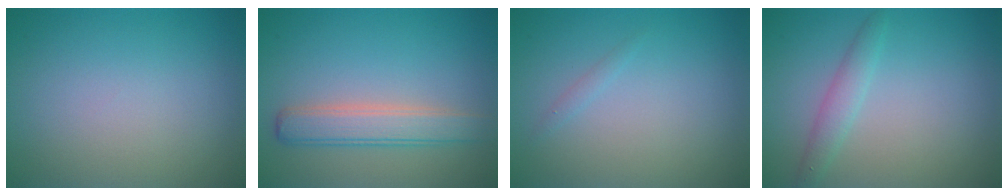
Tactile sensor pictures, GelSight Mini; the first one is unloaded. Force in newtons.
{"total": 3.6, "press": 3.6, "slide": 0.2}
{"total": 0.5, "press": 0.5, "slide": 0.0}
{"total": 1.8, "press": 1.8, "slide": 0.0}